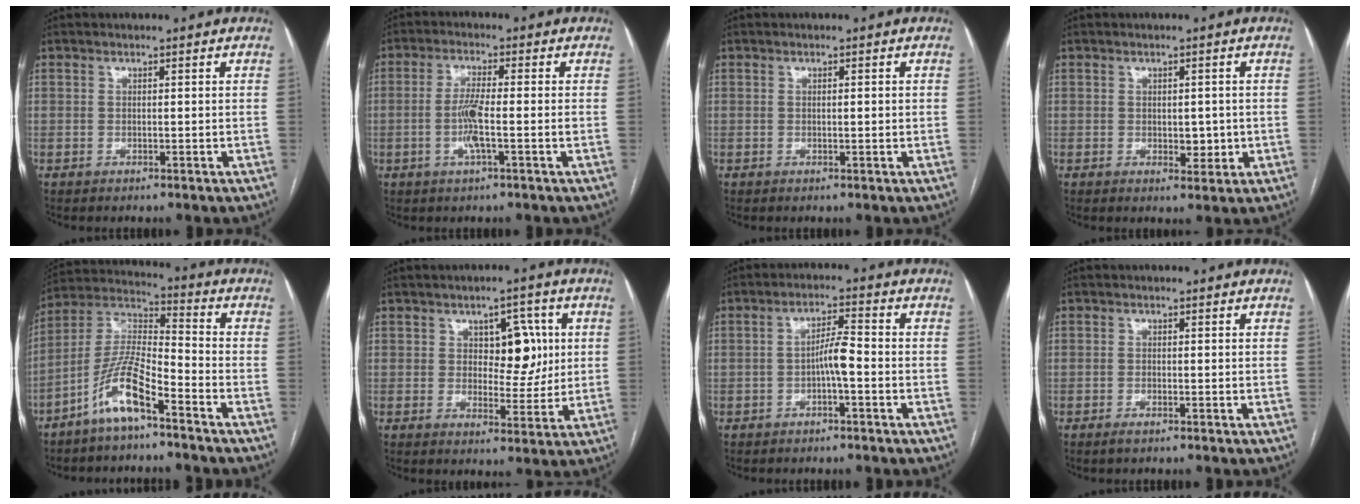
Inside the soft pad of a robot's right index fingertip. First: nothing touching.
{"total": 5.1, "force": [-1.2, 0.1, 5.0], "torque": [-0.102, -0.002, -0.025]}
{"total": 0.9, "force": [0.0, 0.1, 0.9], "torque": [-0.017, 0.001, 0.002]}
{"total": 2.9, "force": [-0.3, 1.7, 2.4], "torque": [-0.027, -0.003, 0.002]}
{"total": 10.4, "force": [-6.4, 1.7, 8.0], "torque": [-0.177, 0.003, -0.130]}
{"total": 7.2, "force": [1.8, 3.8, 5.9], "torque": [-0.073, 0.013, 0.031]}
{"total": 4.0, "force": [-1.2, 0.4, 3.8], "torque": [-0.066, 0.009, -0.020]}
{"total": 1.0, "force": [-0.8, 0.1, 0.6], "torque": [-0.014, -0.002, -0.012]}